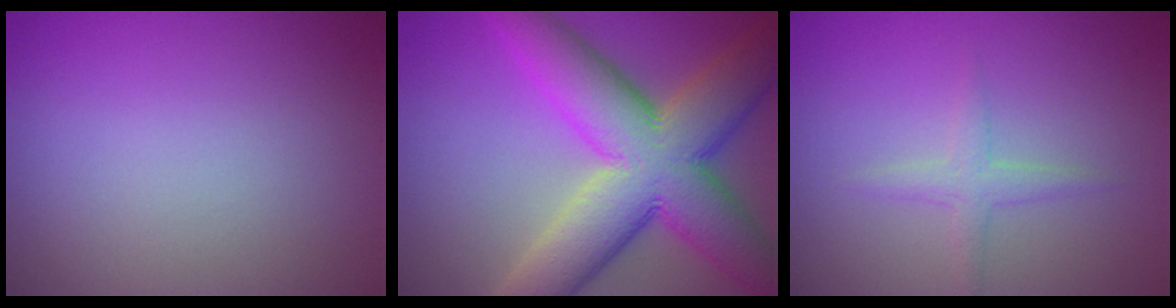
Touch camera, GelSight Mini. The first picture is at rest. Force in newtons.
{"total": 13.2, "press": 13.2, "slide": 0.4}
{"total": 1.6, "press": 1.6, "slide": 0.0}